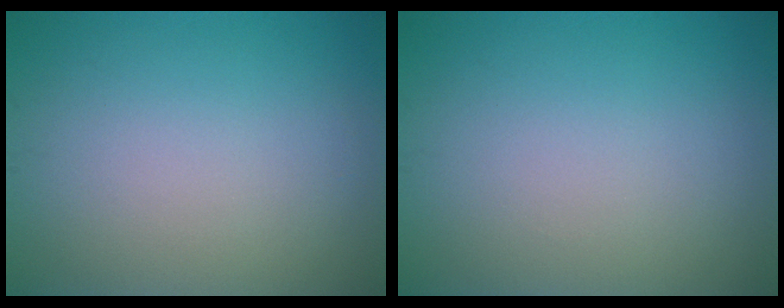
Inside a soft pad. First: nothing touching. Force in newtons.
{"total": 0.0}